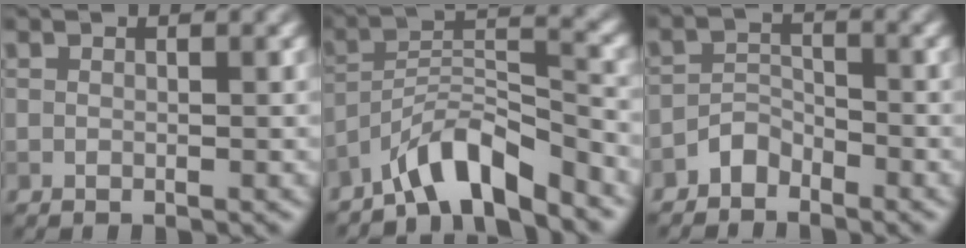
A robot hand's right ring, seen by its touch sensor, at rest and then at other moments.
{"total": 6.6, "force": [-5.4, 1.1, 3.7], "torque": [-0.058, 0.011, -0.100]}
{"total": 2.1, "force": [-1.8, 1.0, 0.5], "torque": [-0.005, 0.013, -0.037]}